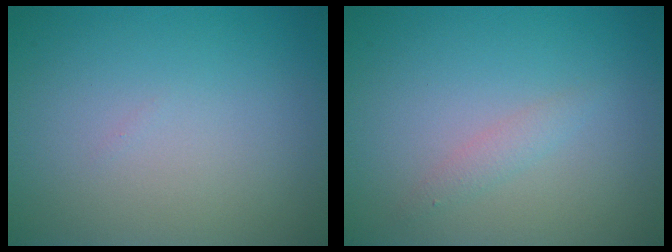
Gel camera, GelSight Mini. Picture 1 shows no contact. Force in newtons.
{"total": 1.1, "press": 1.1, "slide": 0.0}